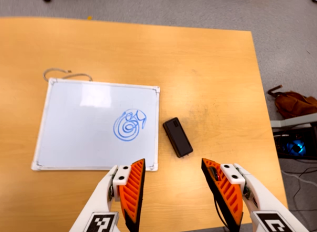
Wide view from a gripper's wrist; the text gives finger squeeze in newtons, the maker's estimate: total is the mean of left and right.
{"total": 0.0}